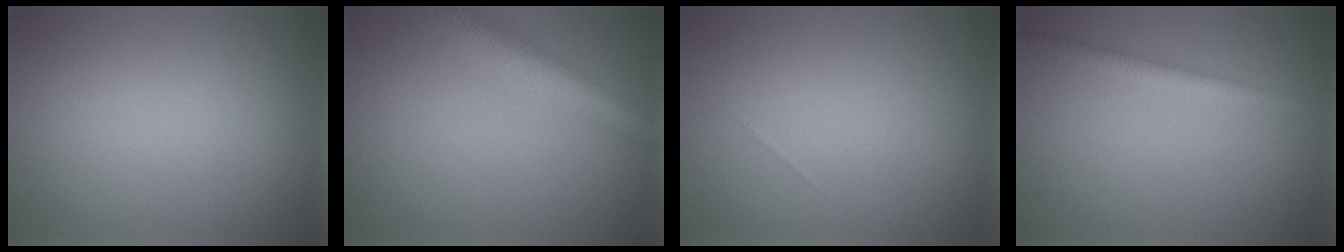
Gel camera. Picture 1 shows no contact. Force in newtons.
{"total": 5.2, "press": 5.2, "slide": 0.2}
{"total": 0.0}
{"total": 2.0, "press": 2.0, "slide": 0.0}